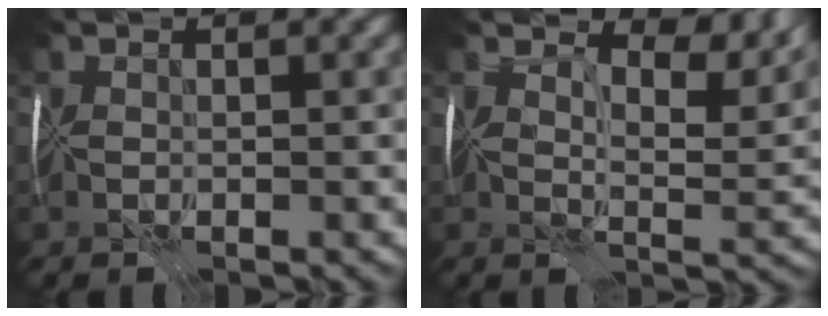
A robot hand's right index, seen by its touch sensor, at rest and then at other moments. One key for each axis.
{"total": 8.3, "fx": 6.1, "fy": 2.8, "fz": 4.8, "tx": -0.076, "ty": 0.003, "tz": 0.088}